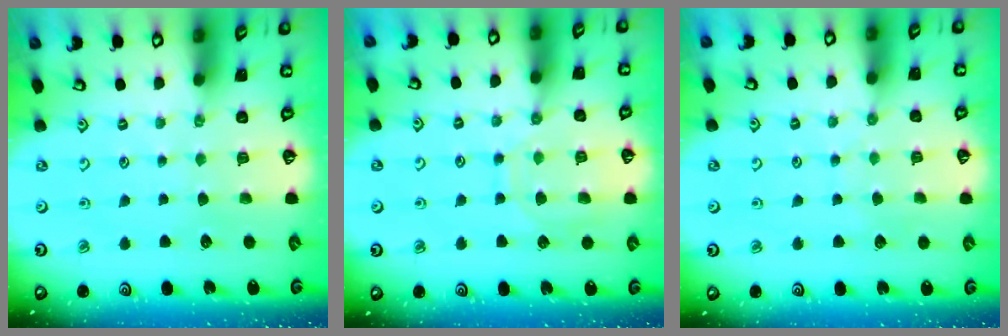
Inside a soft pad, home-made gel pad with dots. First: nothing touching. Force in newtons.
{"total": 10.2, "press": 10.2, "slide": 0.9}
{"total": 4.3, "press": 4.3, "slide": 0.3}